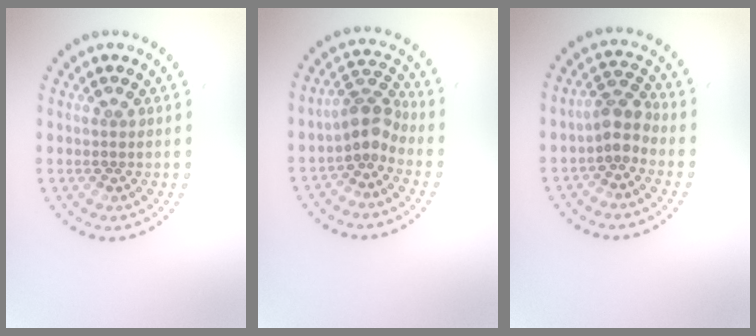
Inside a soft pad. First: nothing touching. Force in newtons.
{"total": 2.8, "press": 2.1, "slide": 1.9}
{"total": 2.4, "press": 1.9, "slide": 1.5}